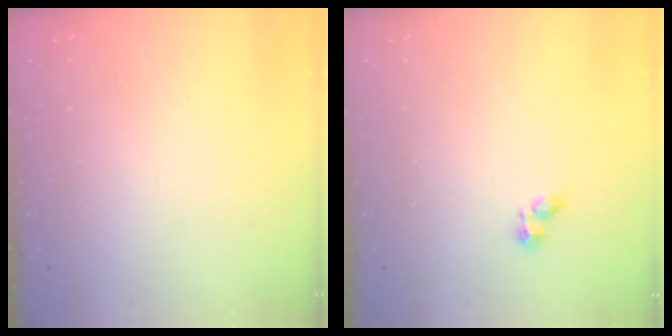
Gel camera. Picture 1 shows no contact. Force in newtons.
{"total": 3.6, "press": 3.4, "slide": 1.3}